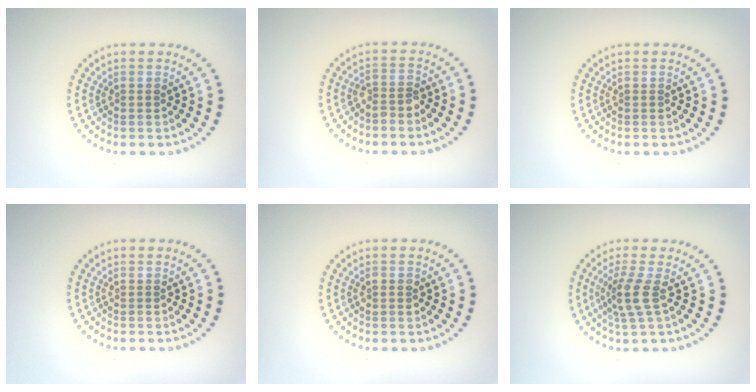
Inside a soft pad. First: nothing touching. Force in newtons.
{"total": 1.5, "press": 1.3, "slide": 0.8}
{"total": 0.0}
{"total": 0.0}
{"total": 1.1, "press": 1.1, "slide": 0.2}
{"total": 2.6, "press": 1.9, "slide": 1.7}